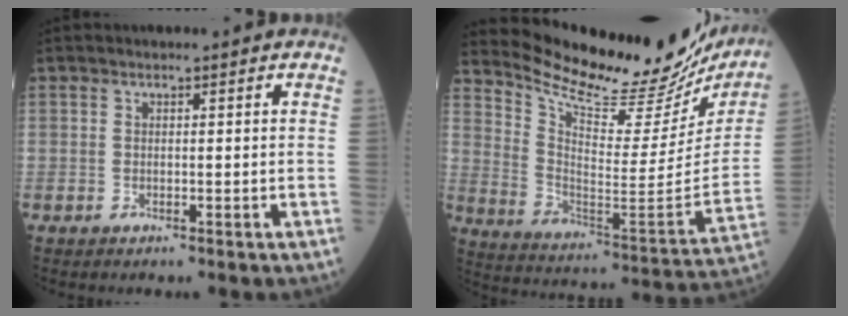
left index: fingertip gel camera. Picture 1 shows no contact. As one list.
[{"total": 26.8, "force": [24.5, 5.4, 9.3], "torque": [-0.154, -0.088, 0.331]}]